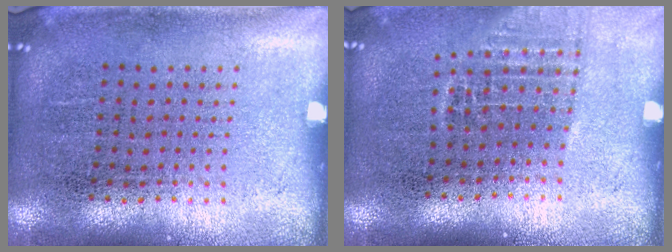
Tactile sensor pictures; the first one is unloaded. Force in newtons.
{"total": 1.1, "press": 1.0, "slide": 0.5}